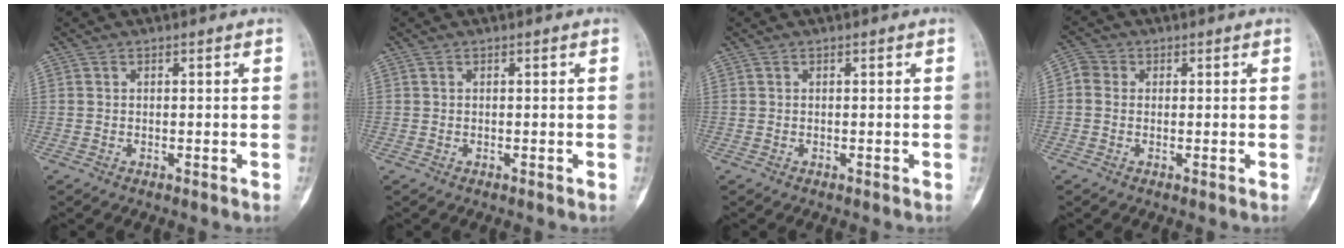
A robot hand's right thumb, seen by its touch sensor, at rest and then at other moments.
{"total": 0.0}
{"total": 0.0}
{"total": 2.9, "force": [0.1, 2.6, 1.3], "torque": [-0.018, 0.006, -0.007]}